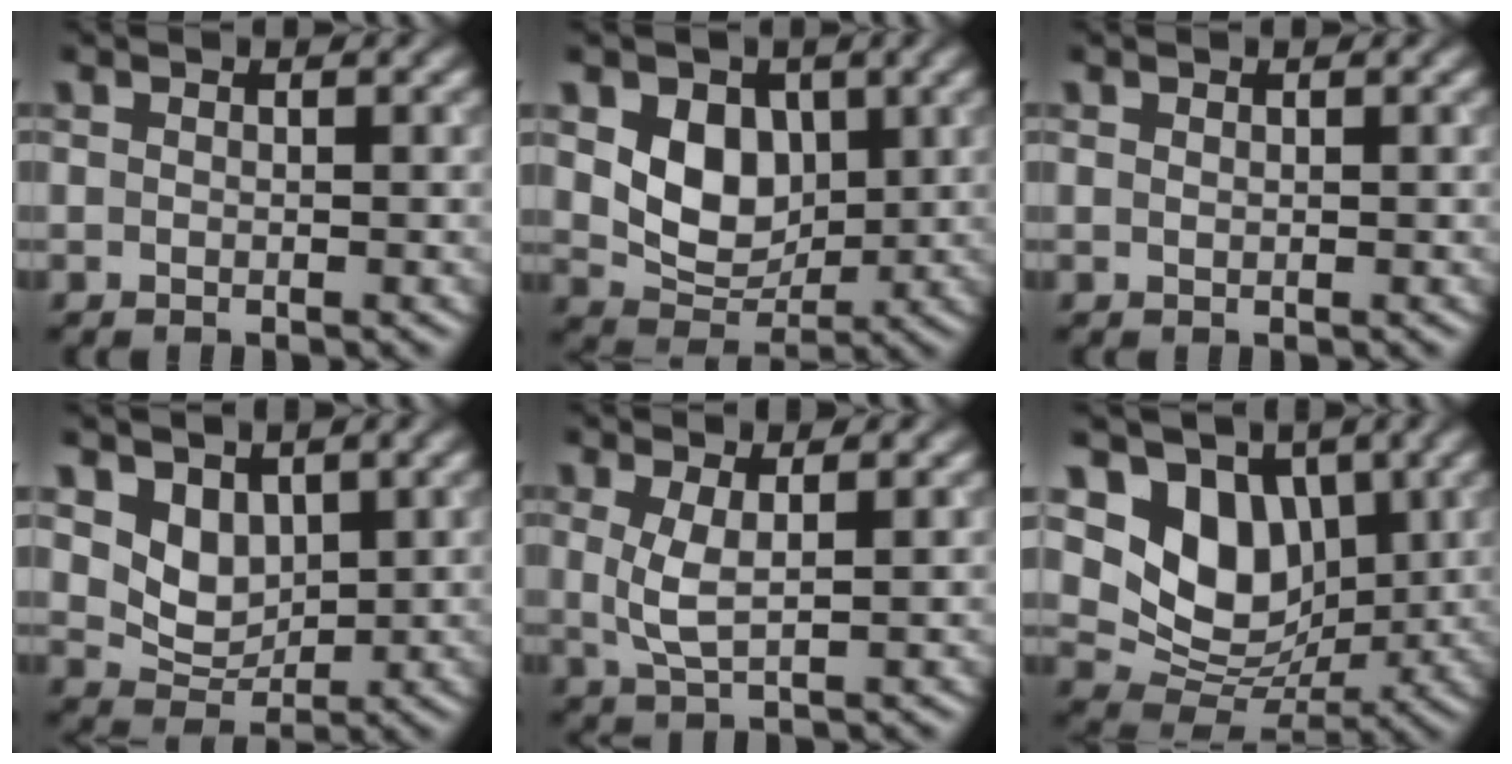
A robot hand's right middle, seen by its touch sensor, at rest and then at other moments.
{"total": 5.5, "force": [1.2, 4.1, 3.4], "torque": [-0.064, -0.010, 0.023]}
{"total": 0.0}
{"total": 3.7, "force": [1.6, 2.6, 2.0], "torque": [-0.046, -0.011, 0.032]}
{"total": 2.6, "force": [0.6, 0.6, 2.4], "torque": [-0.054, -0.001, 0.015]}
{"total": 7.7, "force": [2.5, 5.8, 4.4], "torque": [-0.075, -0.021, 0.040]}